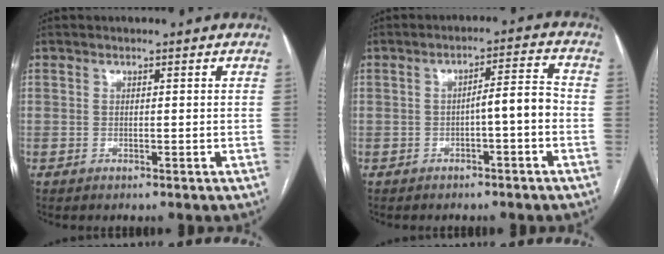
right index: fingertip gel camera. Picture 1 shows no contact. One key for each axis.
{"total": 4.6, "fx": -1.4, "fy": 0.4, "fz": 4.3, "tx": -0.060, "ty": 0.020, "tz": -0.018}